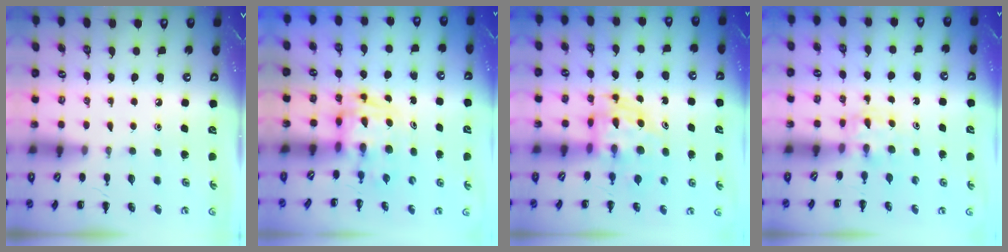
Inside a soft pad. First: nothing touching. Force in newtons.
{"total": 2.7, "press": 2.6, "slide": 0.5}
{"total": 5.5, "press": 5.3, "slide": 1.4}
{"total": 2.6, "press": 2.4, "slide": 1.1}